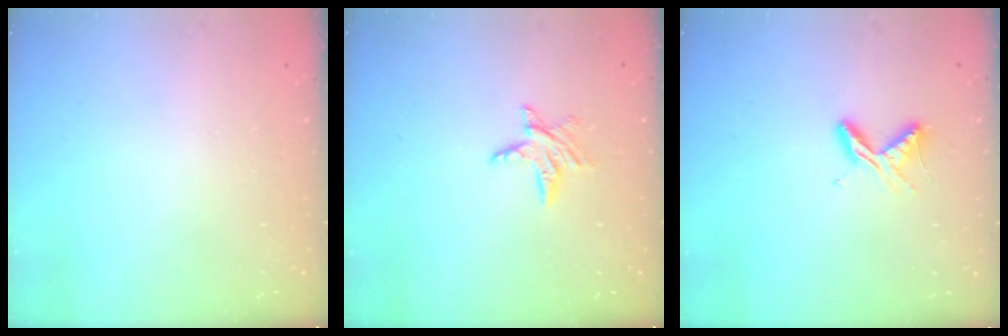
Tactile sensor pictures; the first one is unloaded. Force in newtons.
{"total": 5.9, "press": 5.9, "slide": 0.4}
{"total": 6.5, "press": 6.4, "slide": 0.7}